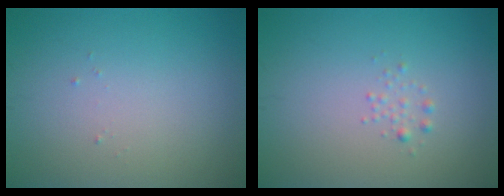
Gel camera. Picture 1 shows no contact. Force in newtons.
{"total": 0.8, "press": 0.8, "slide": 0.0}